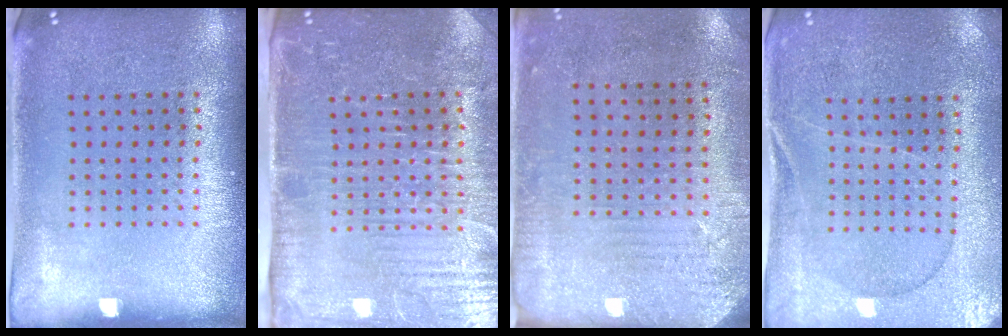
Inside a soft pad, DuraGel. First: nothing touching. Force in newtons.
{"total": 5.0, "press": 4.5, "slide": 2.2}
{"total": 2.9, "press": 2.4, "slide": 1.6}
{"total": 0.6, "press": 0.5, "slide": 0.3}